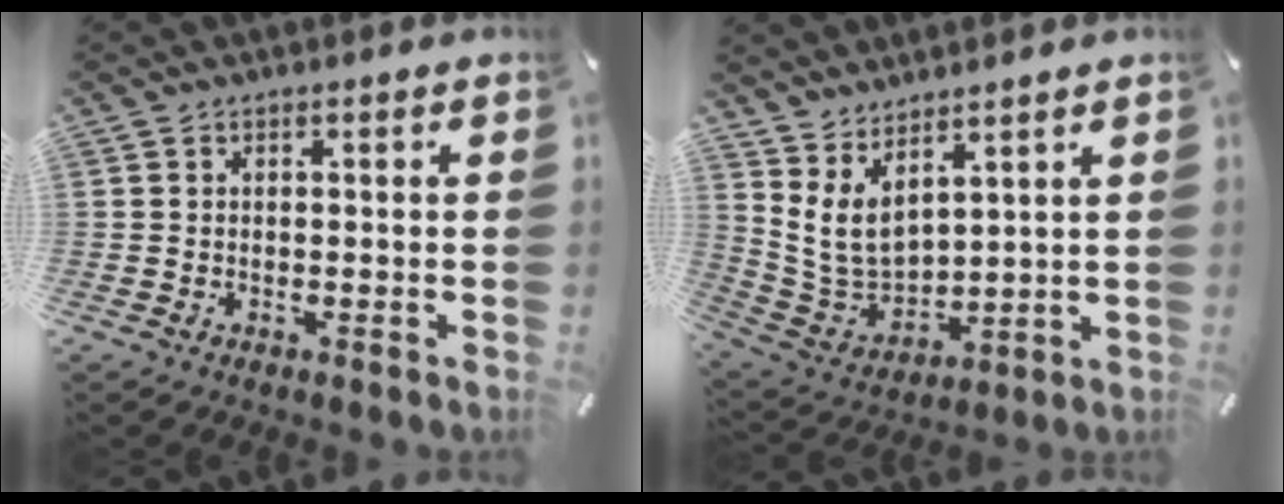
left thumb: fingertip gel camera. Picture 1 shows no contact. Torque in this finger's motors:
{"motor_torque": [0.79, -0.17, 1.06, -0.81, 0.14]}